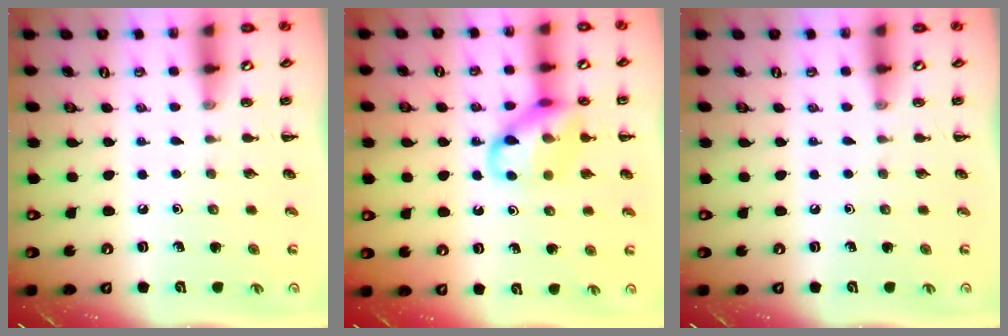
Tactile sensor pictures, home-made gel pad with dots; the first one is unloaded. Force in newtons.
{"total": 12.8, "press": 12.6, "slide": 2.1}
{"total": 0.0}